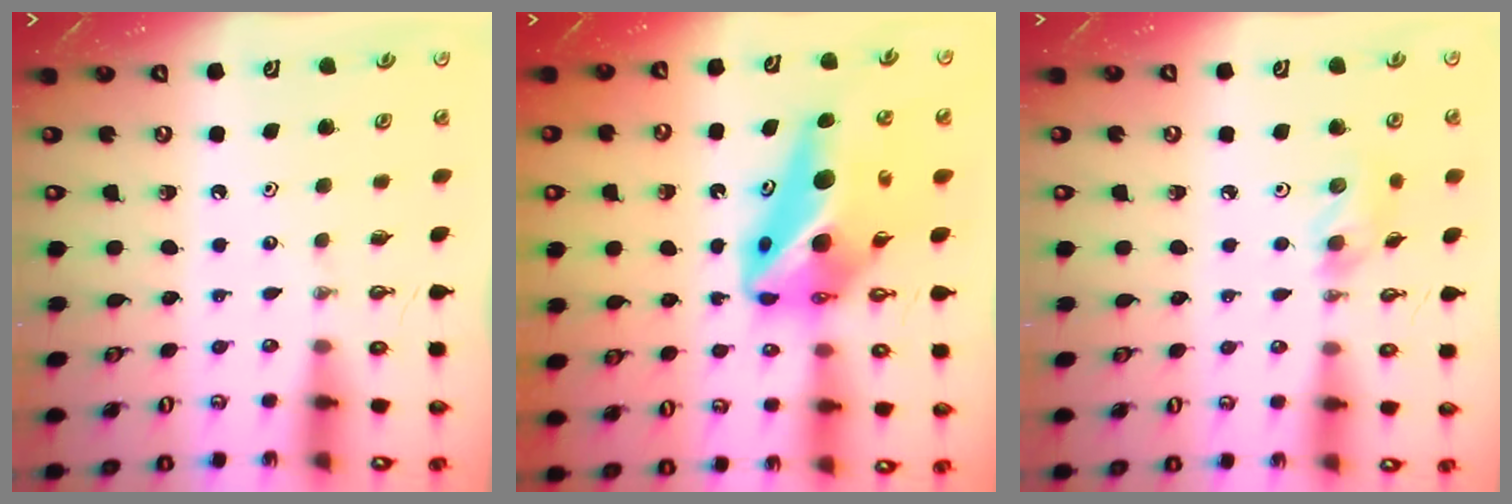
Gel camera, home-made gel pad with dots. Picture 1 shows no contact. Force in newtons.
{"total": 15.8, "press": 15.7, "slide": 1.1}
{"total": 6.9, "press": 6.8, "slide": 0.9}